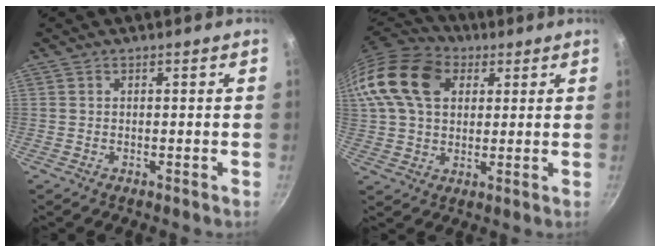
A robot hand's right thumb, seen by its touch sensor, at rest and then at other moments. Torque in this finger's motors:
{"motor_torque": [1.43, 2.64, 0.93, -0.76, 0.21]}